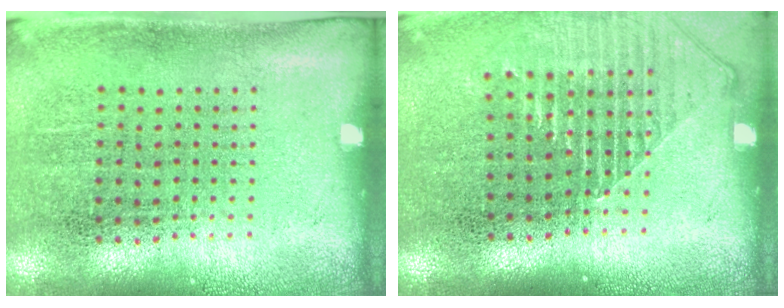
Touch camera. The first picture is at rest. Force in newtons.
{"total": 1.4, "press": 1.3, "slide": 0.5}